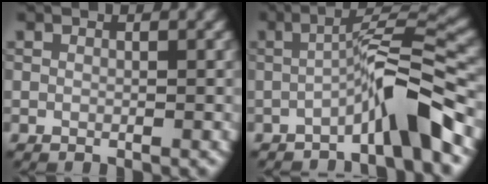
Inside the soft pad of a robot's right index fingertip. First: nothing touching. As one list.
[{"total": 6.2, "force": [-3.1, 0.6, 5.3], "torque": [-0.082, 0.026, -0.061]}]